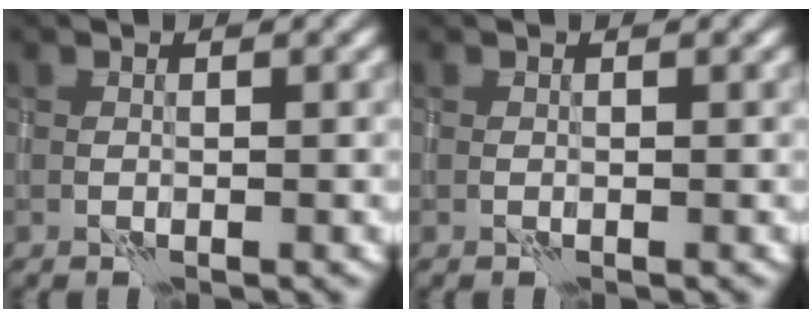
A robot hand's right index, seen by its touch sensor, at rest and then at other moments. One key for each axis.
{"total": 0.0}